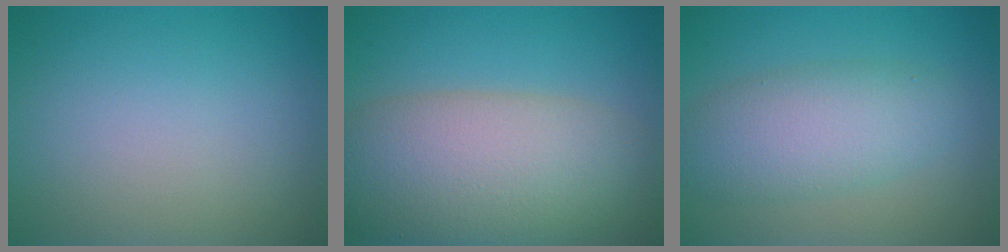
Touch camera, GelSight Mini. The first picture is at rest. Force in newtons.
{"total": 10.6, "press": 10.5, "slide": 0.9}
{"total": 5.3, "press": 5.3, "slide": 0.2}